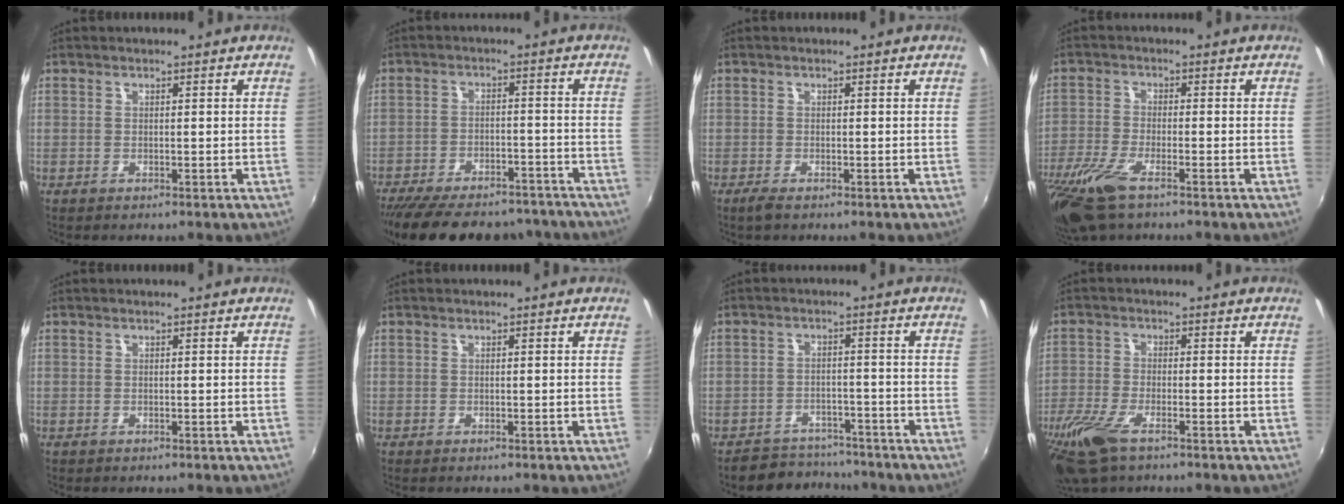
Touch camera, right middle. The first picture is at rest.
{"total": 21.7, "force": [-18.2, 7.6, 9.1], "torque": [-0.191, -0.010, -0.244]}
{"total": 1.6, "force": [-1.1, 0.3, 1.1], "torque": [-0.024, -0.007, -0.021]}
{"total": 10.8, "force": [-7.2, 3.0, 7.4], "torque": [-0.179, -0.038, -0.143]}
{"total": 0.0}
{"total": 0.0}
{"total": 8.5, "force": [-7.6, 3.5, 1.2], "torque": [-0.037, 0.013, -0.106]}
{"total": 11.7, "force": [-7.6, 4.2, 7.8], "torque": [-0.191, -0.039, -0.151]}